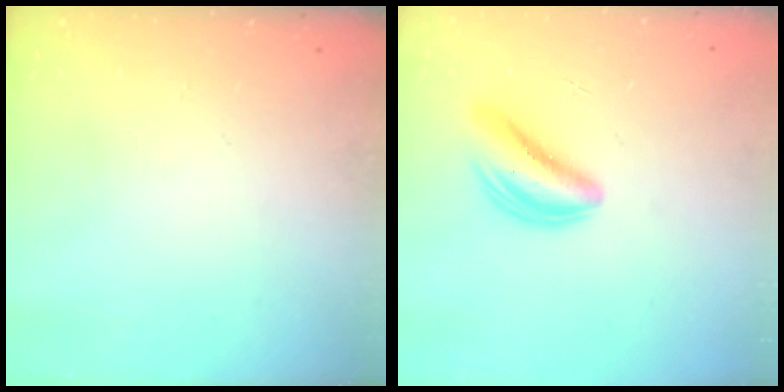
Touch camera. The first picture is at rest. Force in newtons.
{"total": 5.1, "press": 5.0, "slide": 0.9}